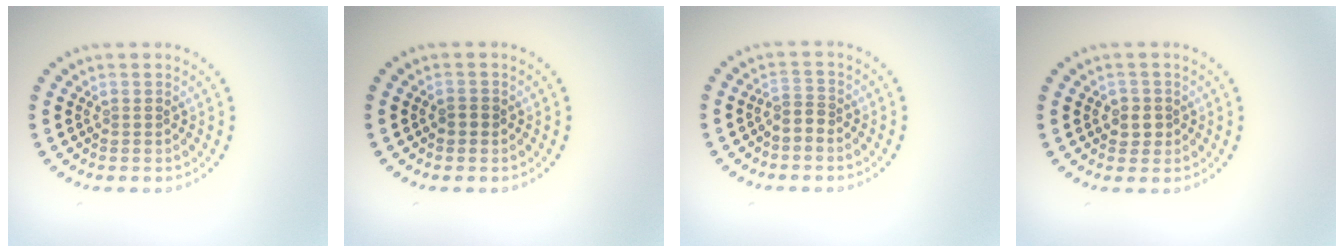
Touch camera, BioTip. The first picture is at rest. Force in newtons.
{"total": 0.9, "press": 0.9, "slide": 0.0}
{"total": 1.7, "press": 1.2, "slide": 1.2}
{"total": 1.7, "press": 1.5, "slide": 0.7}